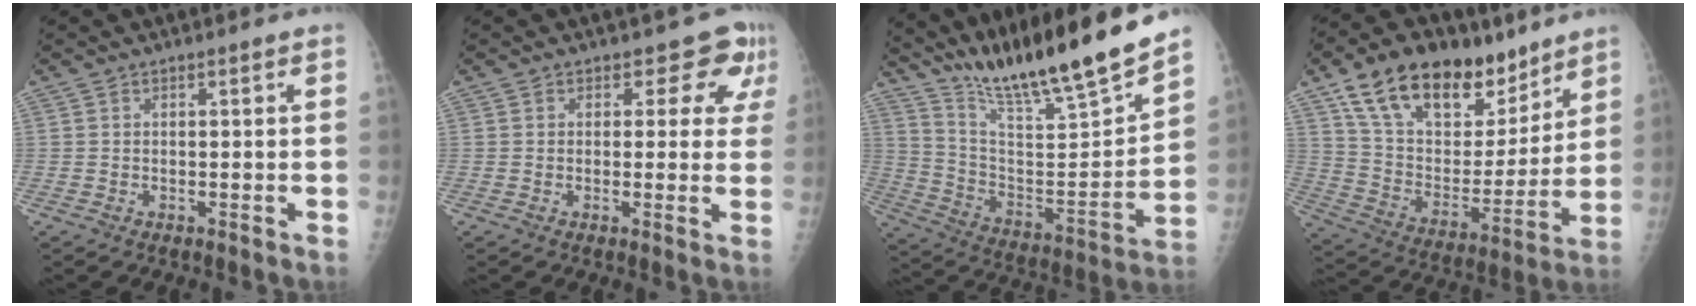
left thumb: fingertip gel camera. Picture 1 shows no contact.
{"total": 5.5, "force": [3.4, 3.8, 2.1], "torque": [0.010, -0.016, 0.021]}
{"total": 22.1, "force": [19.2, 1.1, 10.9], "torque": [-0.164, -0.115, 0.327]}
{"total": 24.7, "force": [16.1, 13.1, 13.3], "torque": [-0.185, -0.045, 0.277]}